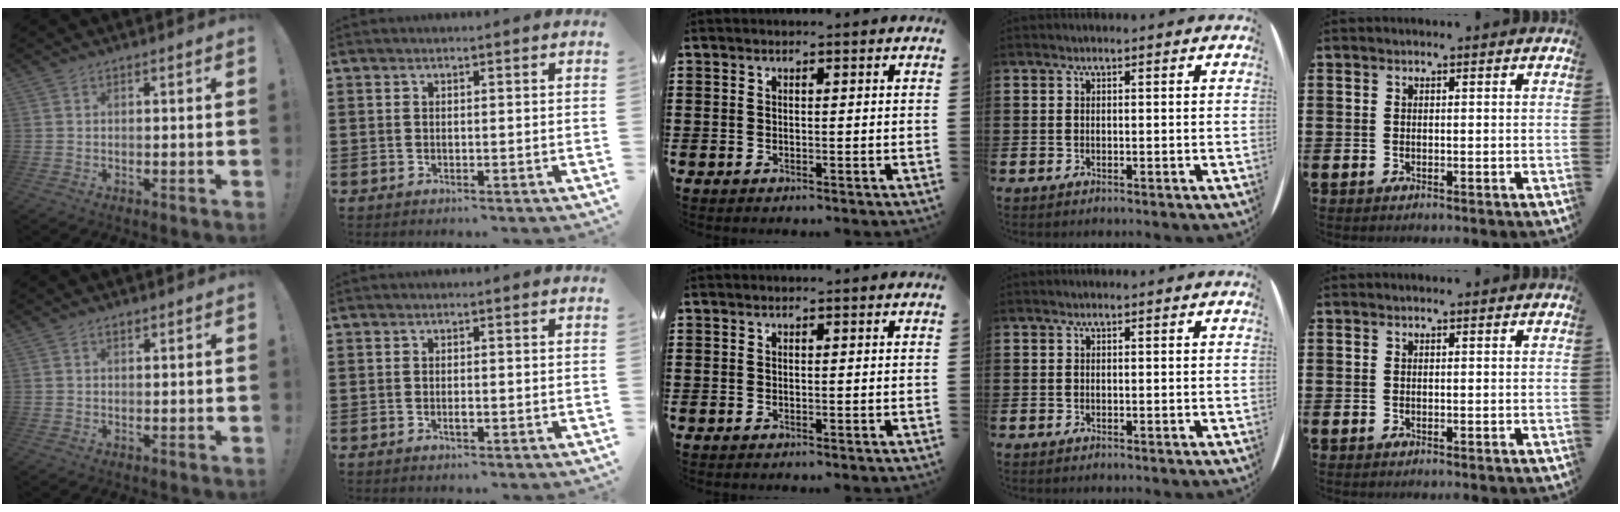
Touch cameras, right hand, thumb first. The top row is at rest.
{"thumb": {"total": 1.1, "force": [0.7, 0.5, 0.6], "torque": [-0.010, -0.001, 0.014]}, "index": {"total": 1.0, "force": [-0.4, 0.3, 0.9], "torque": [-0.016, -0.005, -0.005]}}